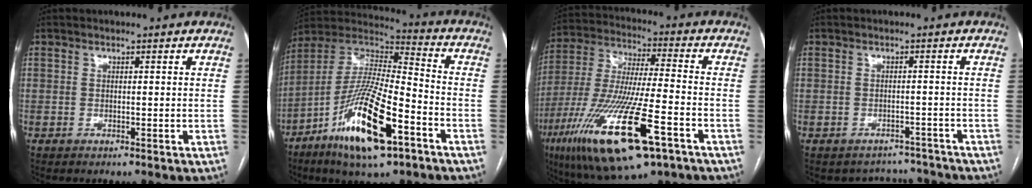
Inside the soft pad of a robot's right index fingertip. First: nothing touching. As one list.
[{"total": 19.3, "force": [-9.4, 4.1, 16.3], "torque": [-0.337, -0.023, -0.168]}, {"total": 22.4, "force": [-10.9, 4.1, 19.1], "torque": [-0.395, -0.046, -0.187]}, {"total": 5.0, "force": [-4.5, 1.9, -0.9], "torque": [0.017, 0.022, -0.053]}]